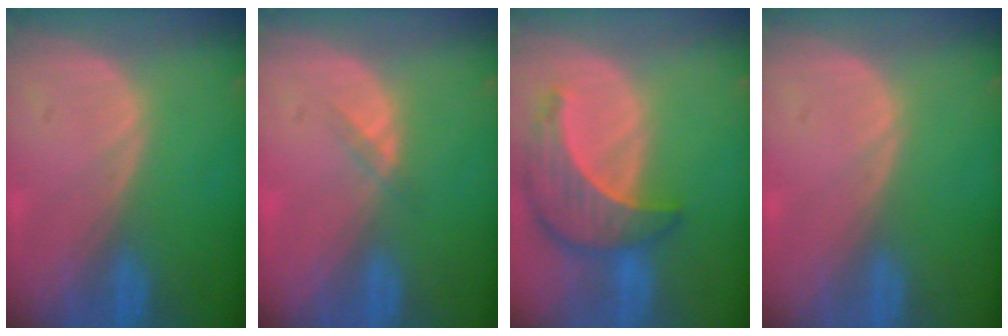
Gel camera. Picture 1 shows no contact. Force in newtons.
{"total": 1.4, "press": 1.1, "slide": 0.8}
{"total": 8.7, "press": 7.9, "slide": 3.7}
{"total": 0.0}